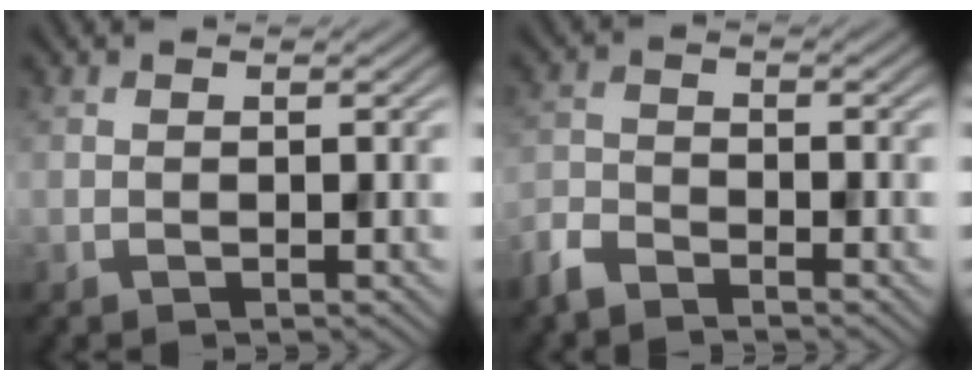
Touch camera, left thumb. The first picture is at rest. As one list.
[{"total": 3.4, "force": [-3.0, 1.0, 1.2], "torque": [-0.030, -0.007, -0.076]}]